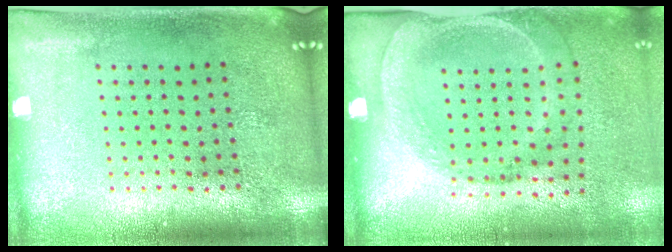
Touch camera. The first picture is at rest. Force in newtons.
{"total": 1.8, "press": 1.2, "slide": 1.4}